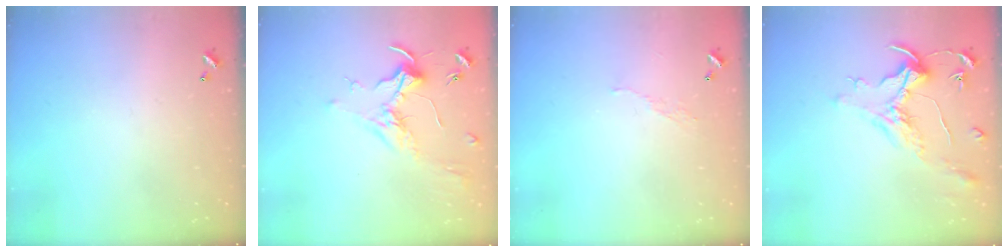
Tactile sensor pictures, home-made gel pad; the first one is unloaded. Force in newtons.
{"total": 1.9, "press": 1.8, "slide": 0.8}
{"total": 3.6, "press": 3.5, "slide": 0.7}
{"total": 1.5, "press": 1.3, "slide": 0.7}